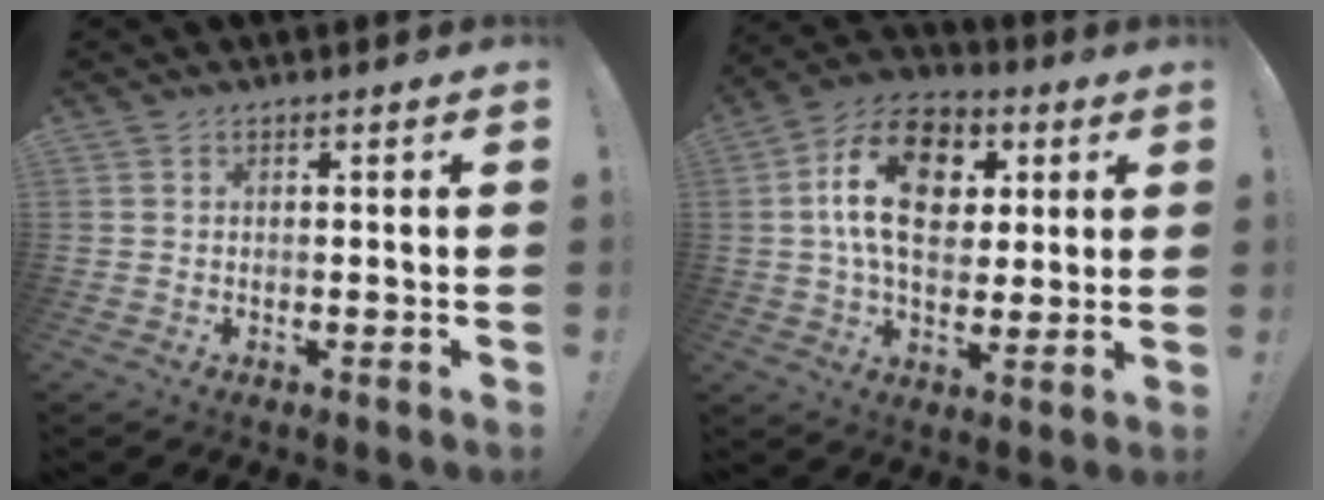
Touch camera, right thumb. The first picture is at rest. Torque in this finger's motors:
{"motor_torque": [1.38, 1.53, 1.21, -0.62, 0.52]}